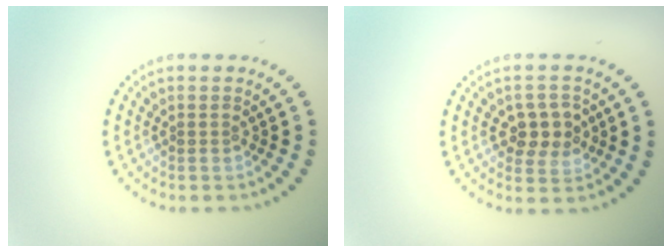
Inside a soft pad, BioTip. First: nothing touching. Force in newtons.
{"total": 3.2, "press": 3.2, "slide": 0.6}